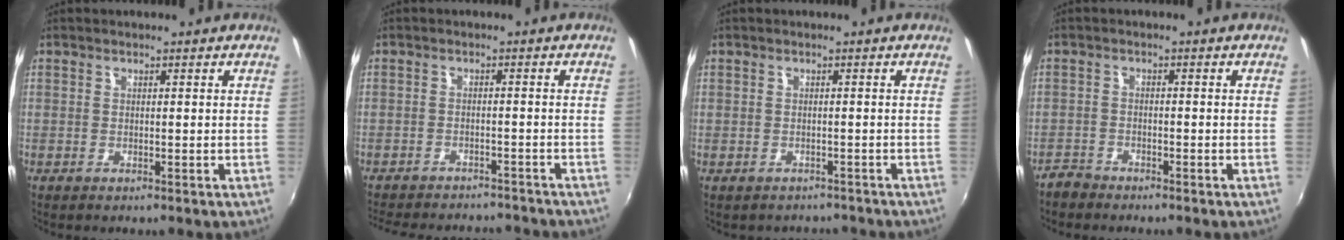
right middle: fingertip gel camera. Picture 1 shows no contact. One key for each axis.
{"total": 14.5, "fx": -12.8, "fy": 4.1, "fz": 5.3, "tx": -0.119, "ty": -0.005, "tz": -0.174}
{"total": 3.1, "fx": -1.9, "fy": 2.5, "fz": 0.1, "tx": 0.004, "ty": 0.019, "tz": -0.019}
{"total": 2.6, "fx": -2.4, "fy": 0.8, "fz": 0.1, "tx": -0.012, "ty": 0.000, "tz": -0.051}